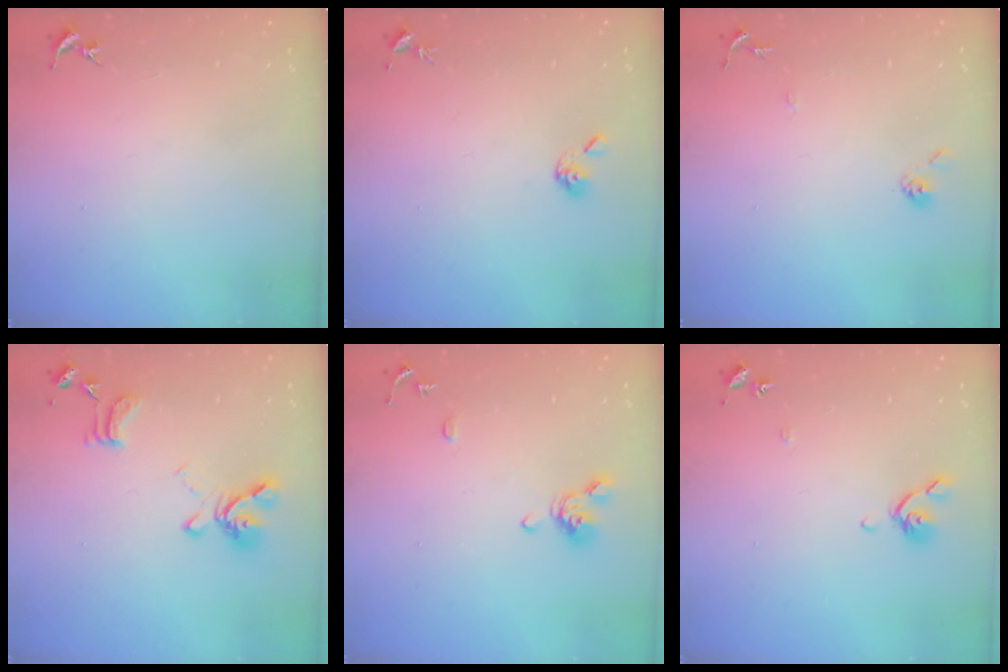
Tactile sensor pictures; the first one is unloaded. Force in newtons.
{"total": 5.2, "press": 5.1, "slide": 0.7}
{"total": 6.4, "press": 6.4, "slide": 0.4}
{"total": 15.5, "press": 15.4, "slide": 1.6}
{"total": 9.8, "press": 9.7, "slide": 1.4}
{"total": 6.7, "press": 6.6, "slide": 1.0}